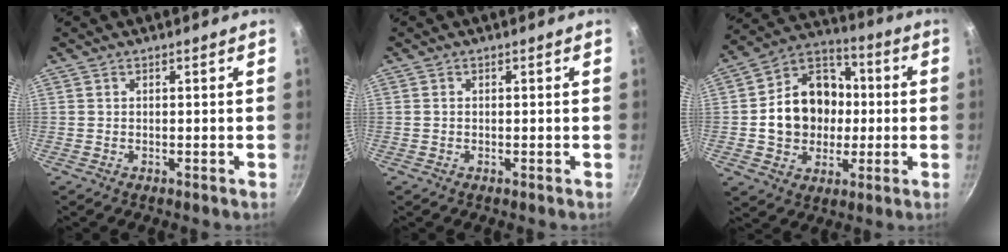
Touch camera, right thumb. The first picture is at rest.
{"total": 0.0}
{"total": 16.4, "force": [-0.4, 13.6, 9.2], "torque": [-0.121, 0.034, -0.012]}